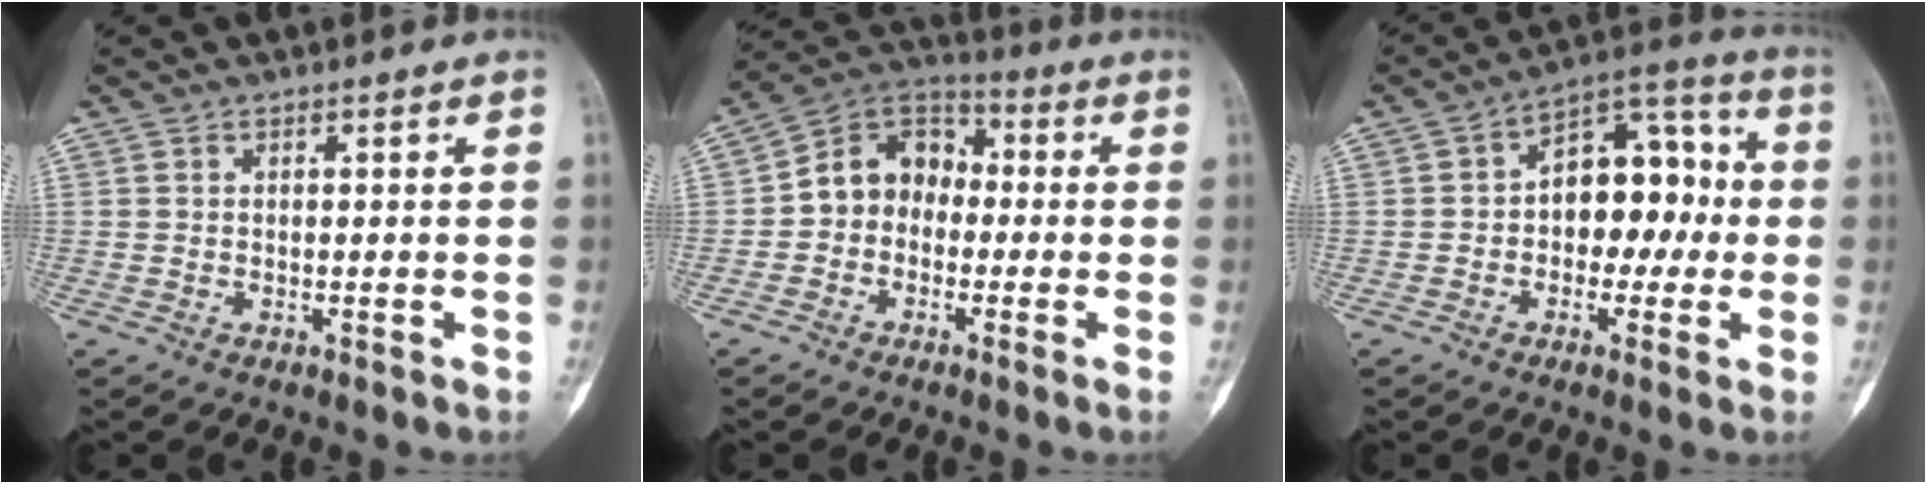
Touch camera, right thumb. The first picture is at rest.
{"total": 9.5, "force": [-1.1, 7.6, 5.6], "torque": [-0.065, 0.038, -0.040]}
{"total": 12.7, "force": [-0.4, 8.3, 9.6], "torque": [-0.092, 0.042, -0.017]}